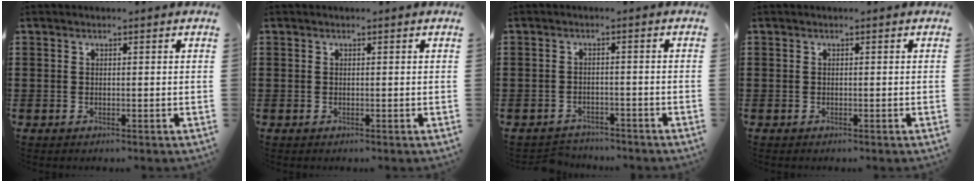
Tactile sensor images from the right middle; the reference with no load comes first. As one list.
[{"total": 0.0}, {"total": 2.3, "force": [-2.2, 0.4, -0.3], "torque": [-0.002, -0.003, -0.050]}, {"total": 0.0}]